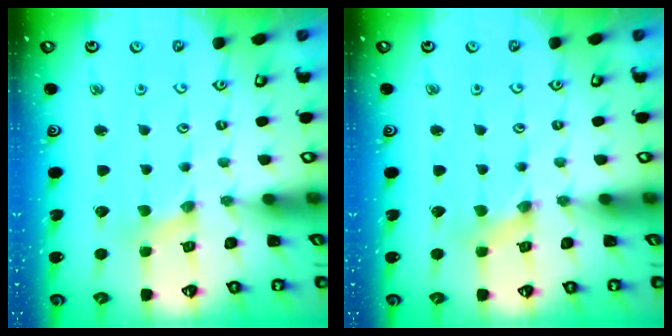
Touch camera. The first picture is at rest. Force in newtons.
{"total": 0.0}